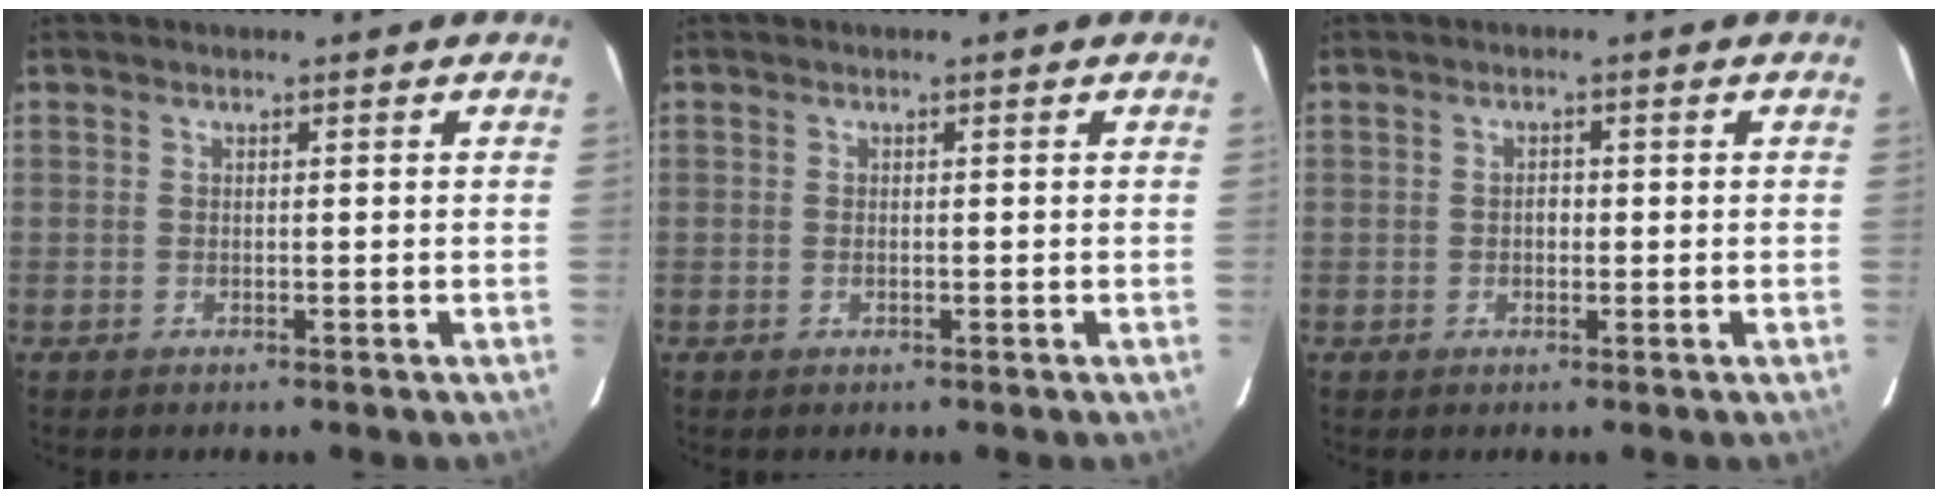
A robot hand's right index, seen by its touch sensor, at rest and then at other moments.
{"total": 0.0}
{"total": 0.9, "force": [0.0, 0.8, 0.4], "torque": [-0.005, 0.004, 0.000]}